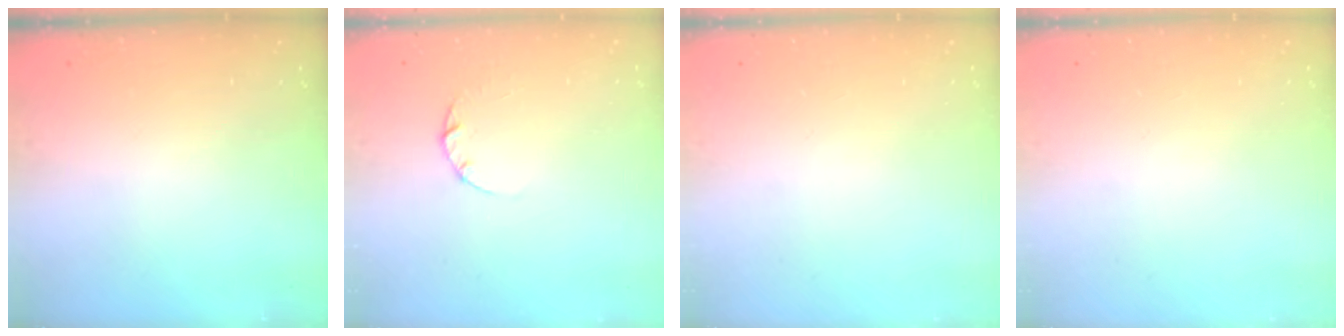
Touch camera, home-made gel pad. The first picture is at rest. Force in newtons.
{"total": 2.2, "press": 2.2, "slide": 0.3}
{"total": 0.0}
{"total": 0.0}